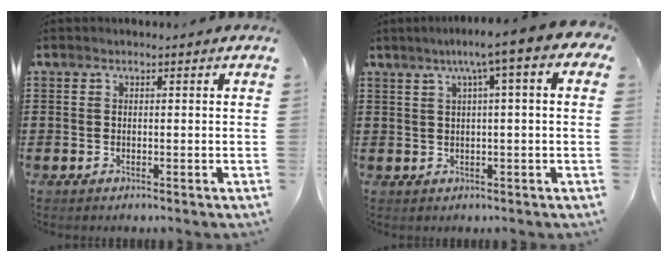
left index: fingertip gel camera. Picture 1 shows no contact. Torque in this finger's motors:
{"motor_torque": [2.14, 0.00, 0.75, 0.21]}